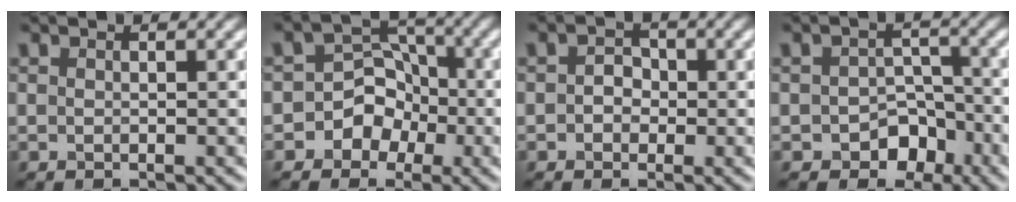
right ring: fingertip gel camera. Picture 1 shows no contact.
{"total": 6.1, "force": [-2.4, 5.5, 1.2], "torque": [0.019, 0.019, -0.060]}
{"total": 1.5, "force": [-0.1, 1.3, 0.7], "torque": [-0.005, 0.004, -0.011]}
{"total": 3.6, "force": [-1.8, 2.7, 1.6], "torque": [-0.012, 0.005, -0.028]}